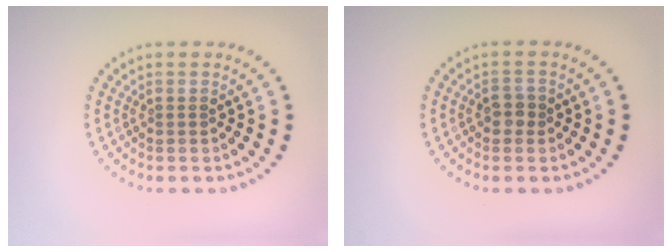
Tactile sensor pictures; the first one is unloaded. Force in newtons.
{"total": 1.4, "press": 1.4, "slide": 0.2}